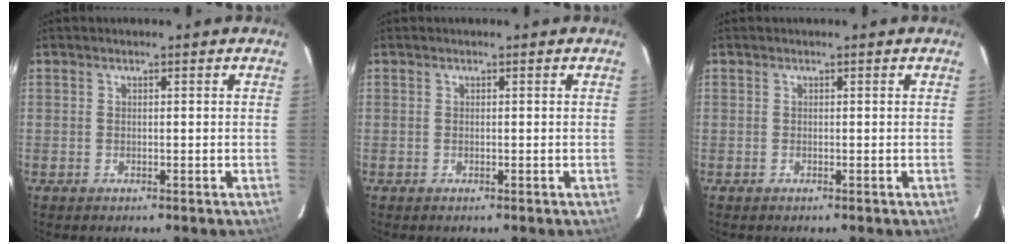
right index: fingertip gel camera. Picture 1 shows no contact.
{"total": 0.0}
{"total": 0.0}